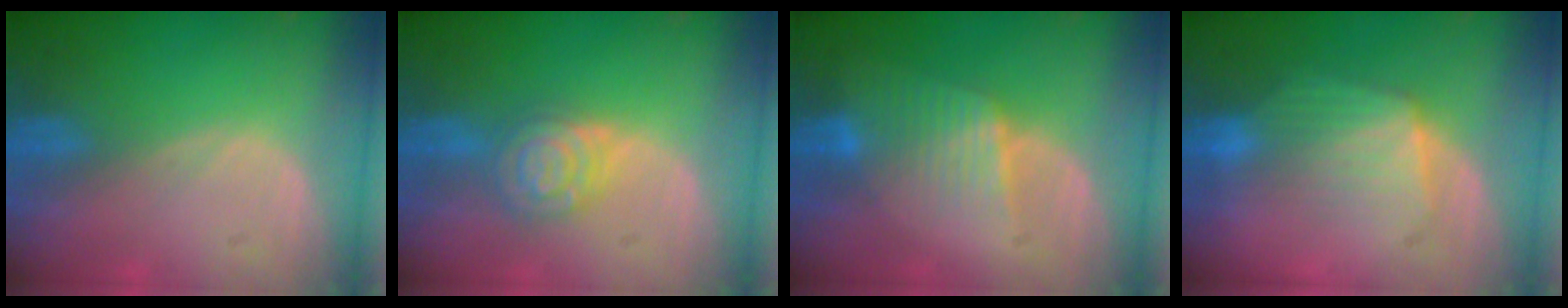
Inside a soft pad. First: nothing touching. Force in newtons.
{"total": 6.3, "press": 6.3, "slide": 0.4}
{"total": 6.5, "press": 5.8, "slide": 3.0}
{"total": 7.3, "press": 6.9, "slide": 2.6}